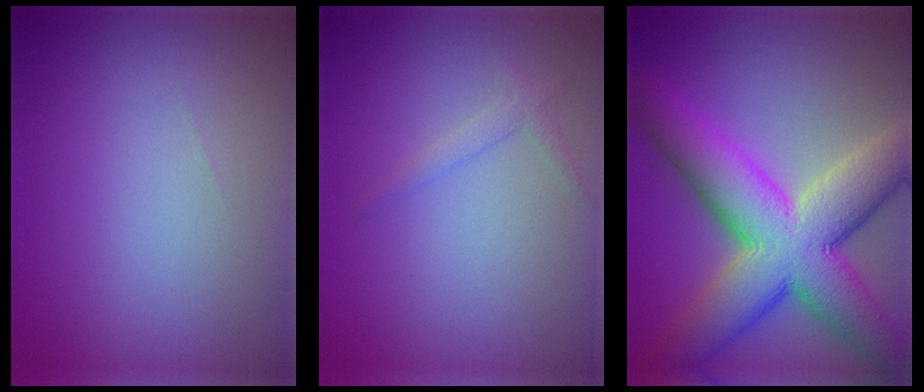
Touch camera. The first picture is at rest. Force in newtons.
{"total": 1.1, "press": 1.1, "slide": 0.1}
{"total": 12.6, "press": 12.6, "slide": 0.4}